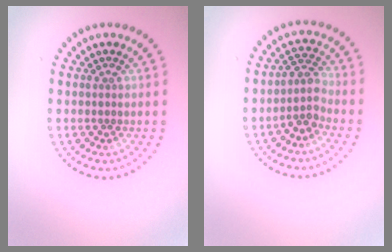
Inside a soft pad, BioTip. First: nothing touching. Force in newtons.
{"total": 2.5, "press": 2.0, "slide": 1.6}